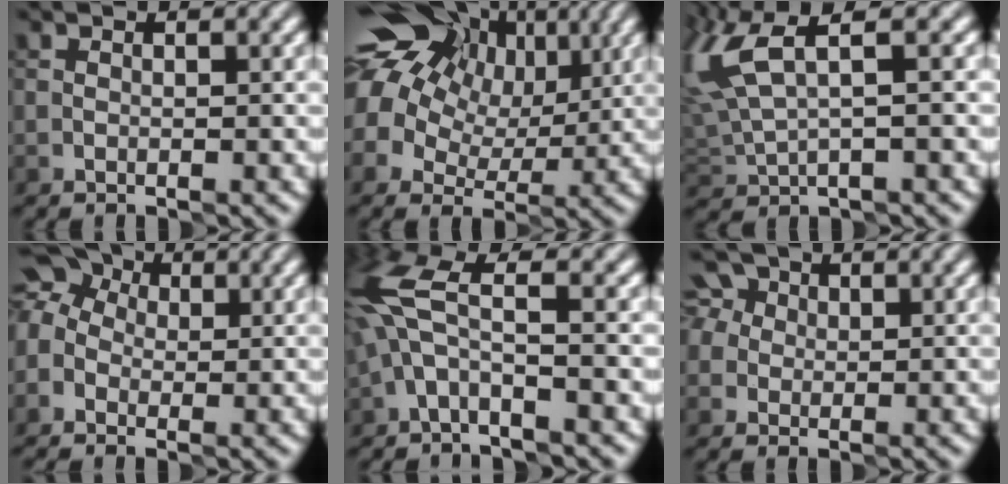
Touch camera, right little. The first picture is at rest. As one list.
[{"total": 17.3, "force": [6.6, 13.1, 9.2], "torque": [-0.205, 0.052, 0.104]}, {"total": 5.6, "force": [2.6, 1.8, 4.6], "torque": [-0.119, 0.010, 0.055]}, {"total": 8.1, "force": [0.8, 6.7, 4.6], "torque": [-0.101, 0.034, -0.027]}, {"total": 5.1, "force": [-0.2, 1.5, 4.8], "torque": [-0.125, 0.017, -0.015]}, {"total": 4.1, "force": [1.4, 3.5, 1.7], "torque": [-0.010, 0.028, -0.006]}]